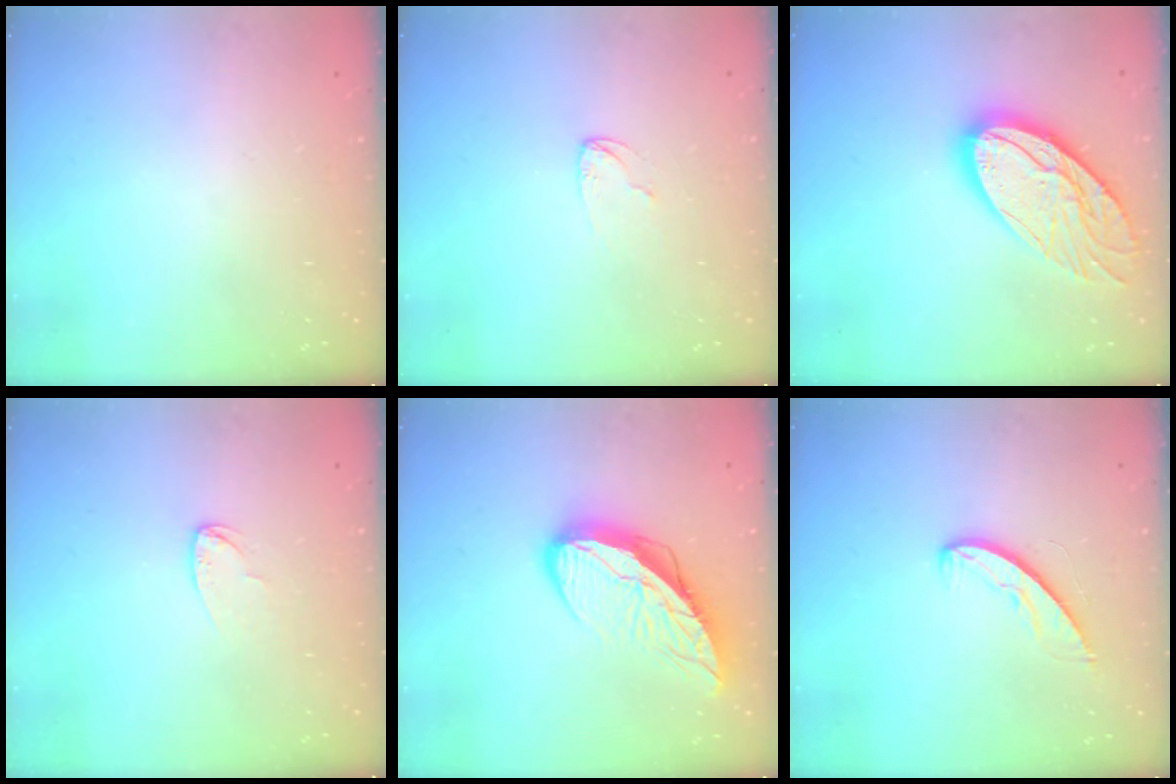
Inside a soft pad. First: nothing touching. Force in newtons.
{"total": 3.8, "press": 3.7, "slide": 0.4}
{"total": 19.1, "press": 19.0, "slide": 1.8}
{"total": 3.5, "press": 3.5, "slide": 0.3}
{"total": 13.0, "press": 13.0, "slide": 1.2}
{"total": 6.1, "press": 6.1, "slide": 0.5}